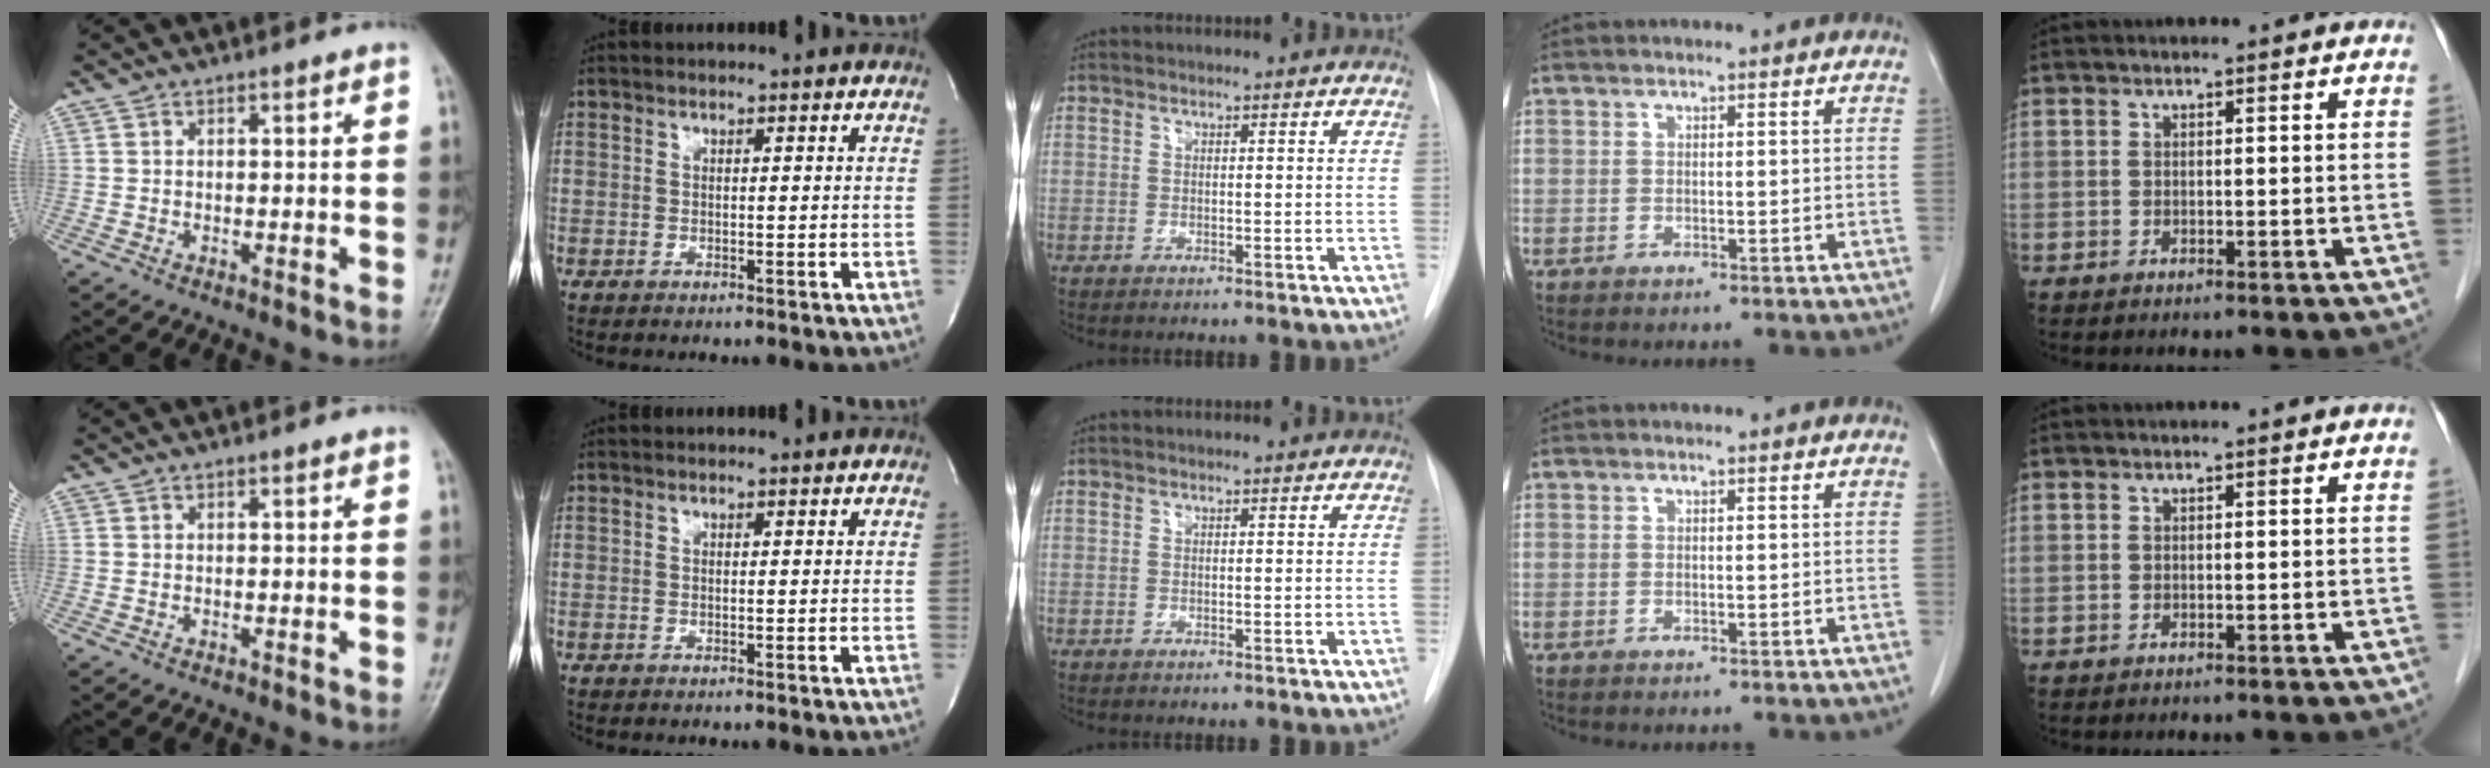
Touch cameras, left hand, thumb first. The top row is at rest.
{}